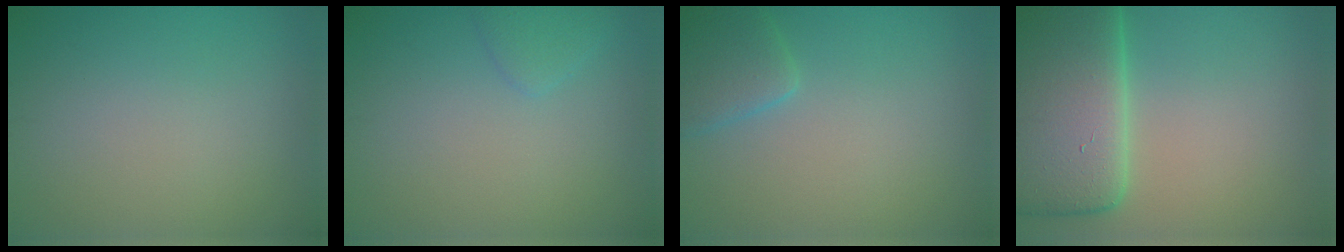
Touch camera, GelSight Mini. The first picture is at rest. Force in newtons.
{"total": 1.3, "press": 1.3, "slide": 0.0}
{"total": 2.9, "press": 2.9, "slide": 0.2}
{"total": 12.4, "press": 12.3, "slide": 1.2}